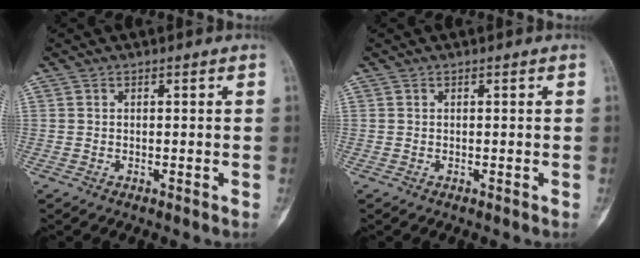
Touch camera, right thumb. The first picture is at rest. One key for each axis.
{"total": 0.0}